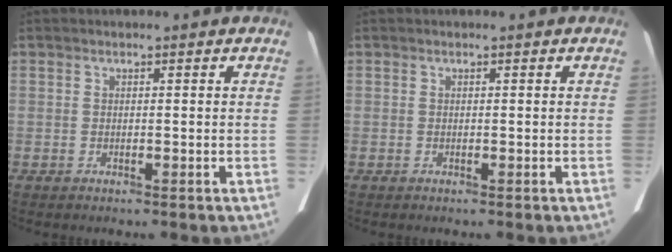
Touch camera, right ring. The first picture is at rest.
{"total": 0.0}